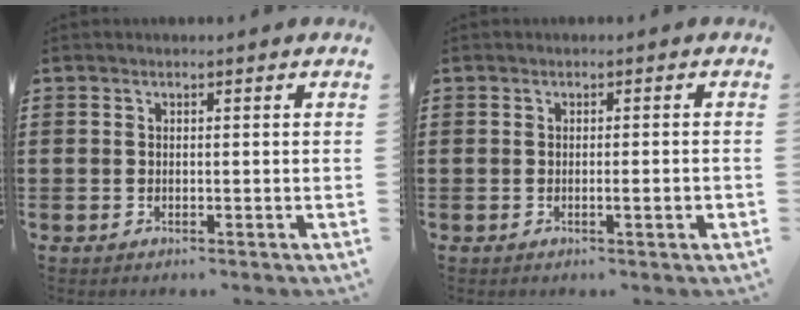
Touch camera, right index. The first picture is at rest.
{"total": 1.8, "force": [-0.4, 0.1, 1.8], "torque": [-0.028, -0.003, -0.008]}